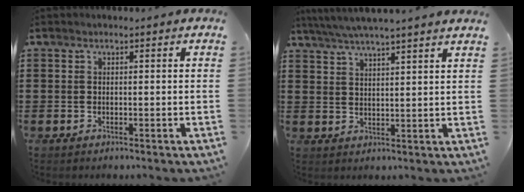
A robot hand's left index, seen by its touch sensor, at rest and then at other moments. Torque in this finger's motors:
{"motor_torque": [1.48, -0.66, 0.35, 0.21]}